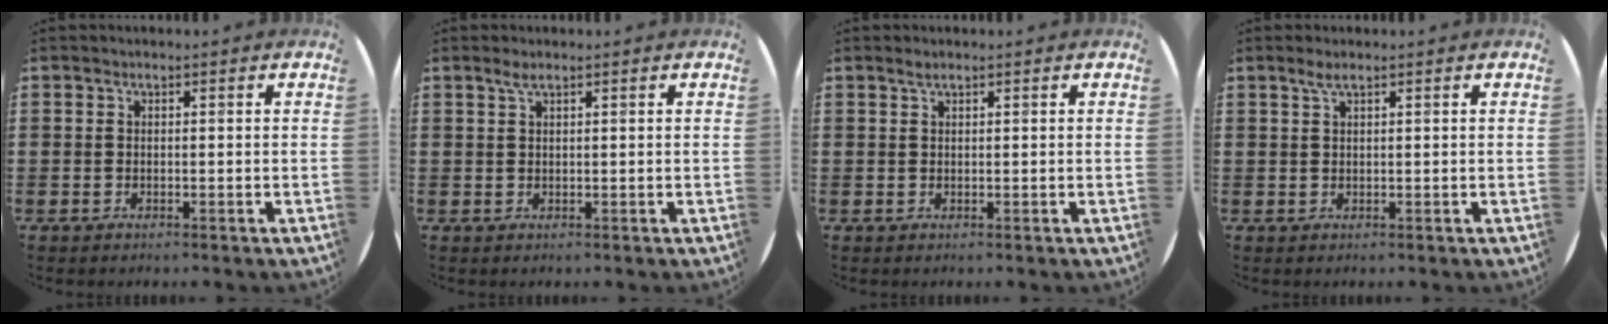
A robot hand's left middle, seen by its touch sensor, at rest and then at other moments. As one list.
[{"total": 1.3, "force": [0.8, 0.1, 1.0], "torque": [-0.020, 0.003, 0.014]}, {"total": 0.8, "force": [0.6, 0.1, 0.4], "torque": [-0.009, 0.000, 0.011]}, {"total": 1.4, "force": [0.9, 0.1, 1.1], "torque": [-0.023, 0.003, 0.015]}]